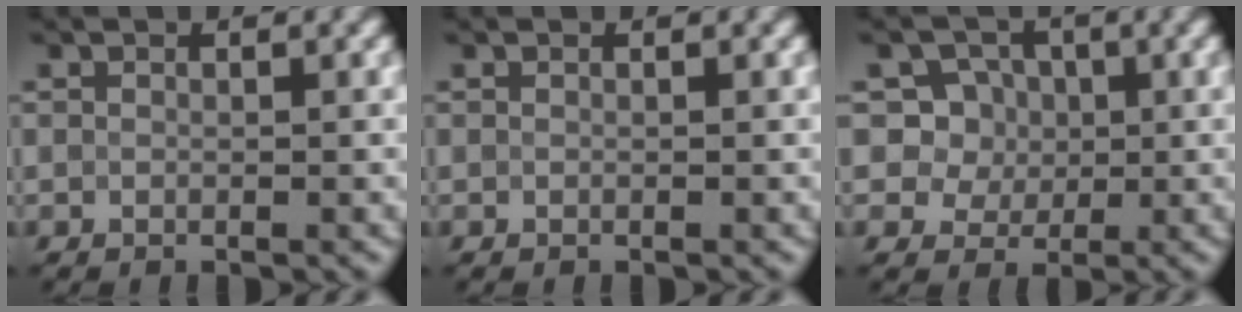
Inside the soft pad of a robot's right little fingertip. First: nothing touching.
{"total": 0.0}
{"total": 6.5, "force": [1.8, 5.8, 2.2], "torque": [-0.031, 0.017, 0.020]}